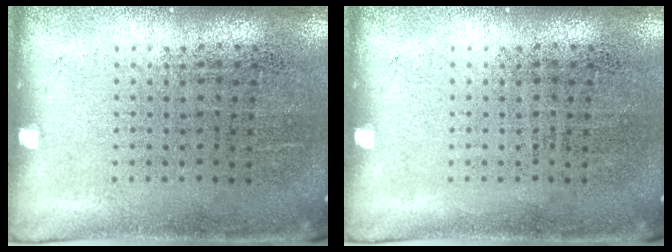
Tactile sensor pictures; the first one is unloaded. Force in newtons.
{"total": 0.0}